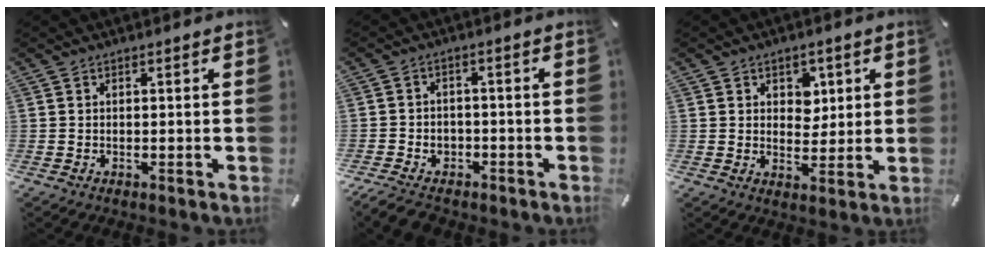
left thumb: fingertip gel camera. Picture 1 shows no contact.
{"total": 5.1, "force": [-3.3, 3.7, 1.5], "torque": [-0.035, 0.019, -0.065]}
{"total": 5.2, "force": [2.1, 4.4, 1.8], "torque": [-0.011, -0.005, 0.030]}